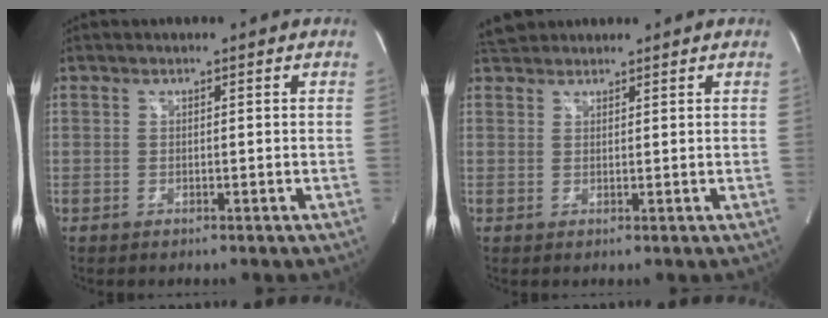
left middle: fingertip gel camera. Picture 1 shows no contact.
{"total": 3.0, "force": [2.7, 1.2, 0.1], "torque": [-0.010, 0.020, 0.049]}